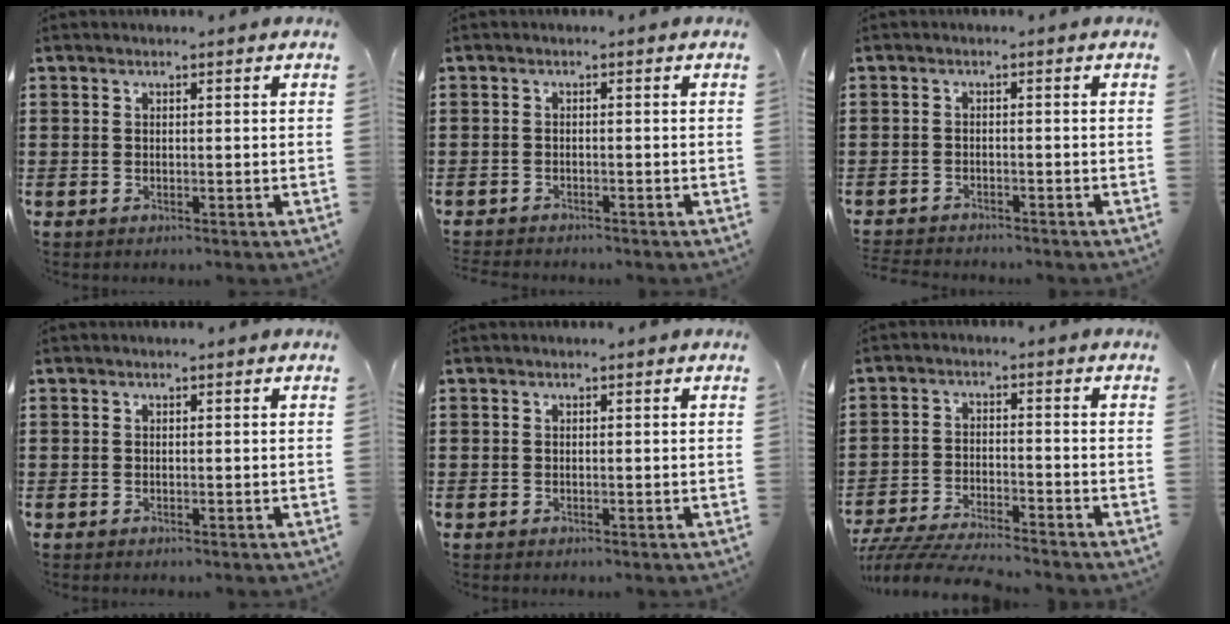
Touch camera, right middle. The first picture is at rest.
{"total": 1.2, "force": [-1.2, 0.2, -0.1], "torque": [-0.002, 0.003, -0.027]}
{"total": 2.0, "force": [-2.0, 0.2, -0.1], "torque": [-0.004, 0.002, -0.045]}
{"total": 0.0}
{"total": 0.0}
{"total": 5.3, "force": [-5.2, 0.4, 1.2], "torque": [-0.032, -0.002, -0.106]}